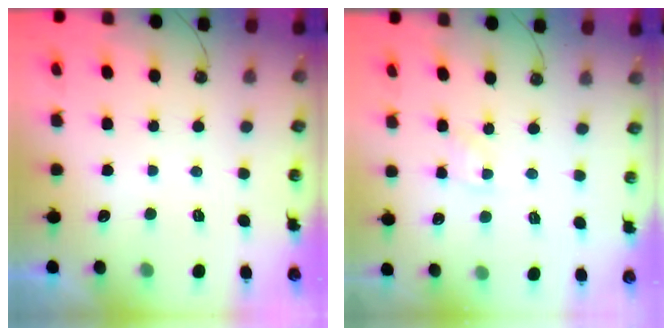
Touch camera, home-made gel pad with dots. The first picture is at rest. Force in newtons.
{"total": 5.2, "press": 5.1, "slide": 0.7}